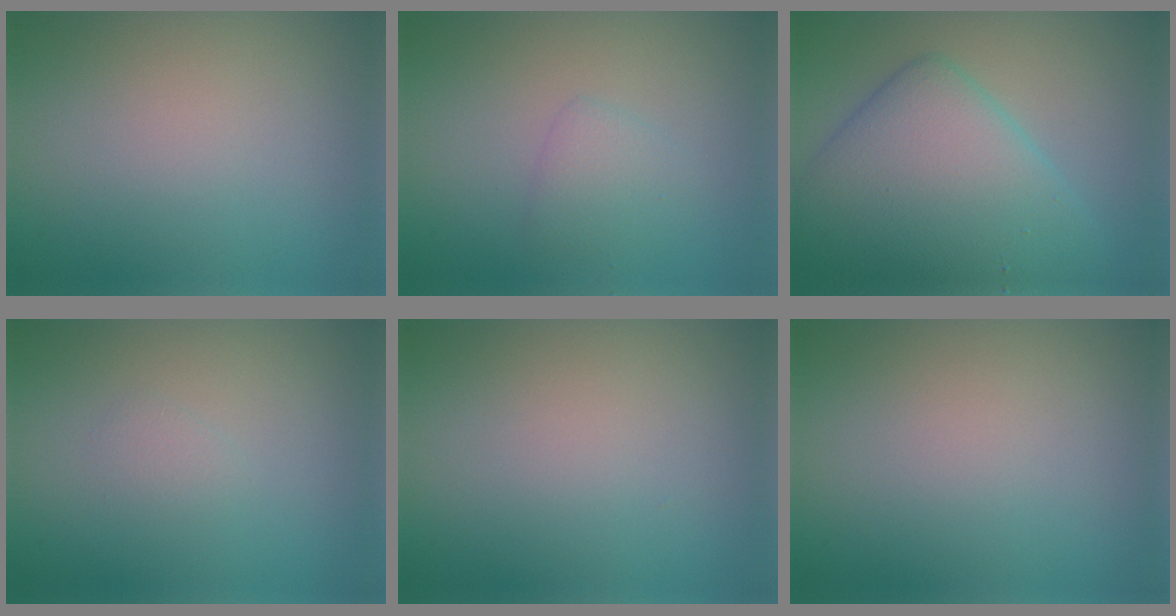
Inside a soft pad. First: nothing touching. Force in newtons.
{"total": 1.6, "press": 1.6, "slide": 0.1}
{"total": 9.5, "press": 9.5, "slide": 0.2}
{"total": 0.7, "press": 0.7, "slide": 0.1}
{"total": 0.0}
{"total": 0.0}